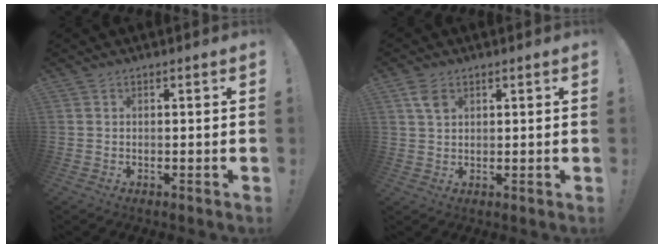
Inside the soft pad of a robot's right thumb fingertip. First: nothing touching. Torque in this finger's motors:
{"motor_torque": [-0.20, 0.85, 0.37, -0.21, -0.02]}